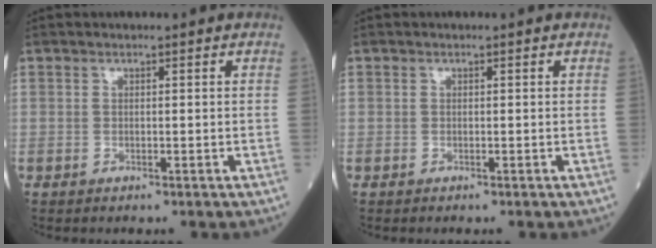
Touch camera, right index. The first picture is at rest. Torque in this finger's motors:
{"motor_torque": [-0.03, -0.01, 0.08, 0.01]}